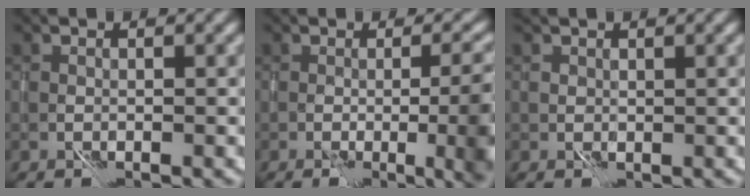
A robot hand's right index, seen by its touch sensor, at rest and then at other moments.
{"total": 8.8, "force": [-1.1, 3.0, 8.2], "torque": [-0.080, -0.008, 0.004]}
{"total": 0.8, "force": [0.7, 0.3, 0.2], "torque": [-0.002, 0.005, 0.015]}